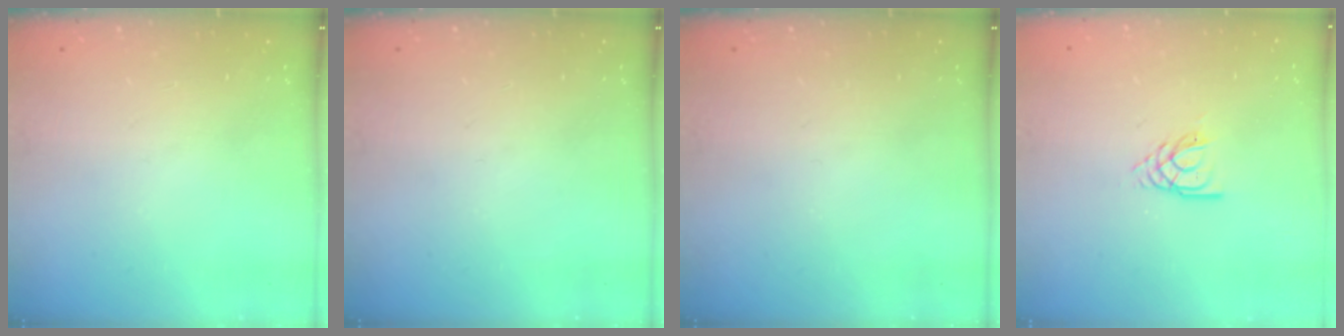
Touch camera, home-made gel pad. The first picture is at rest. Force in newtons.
{"total": 0.0}
{"total": 0.0}
{"total": 2.8, "press": 2.8, "slide": 0.3}